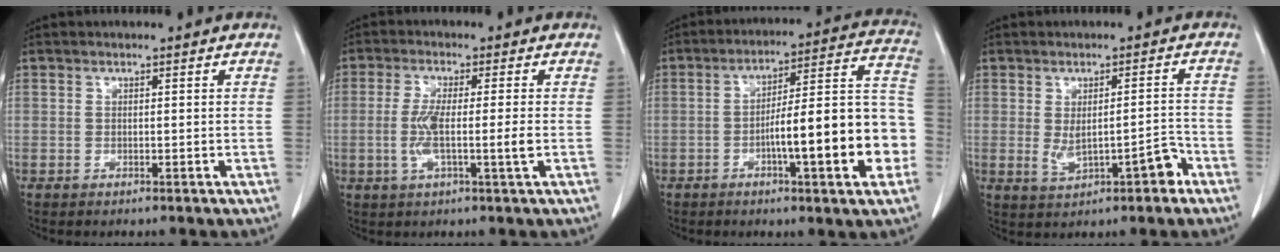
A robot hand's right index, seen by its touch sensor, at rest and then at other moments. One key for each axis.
{"total": 6.0, "fx": -0.9, "fy": 0.1, "fz": 6.0, "tx": -0.118, "ty": -0.008, "tz": -0.019}
{"total": 17.3, "fx": -4.5, "fy": 2.2, "fz": 16.5, "tx": -0.201, "ty": 0.028, "tz": -0.062}
{"total": 5.8, "fx": -1.8, "fy": 1.9, "fz": 5.2, "tx": -0.075, "ty": 0.011, "tz": -0.012}